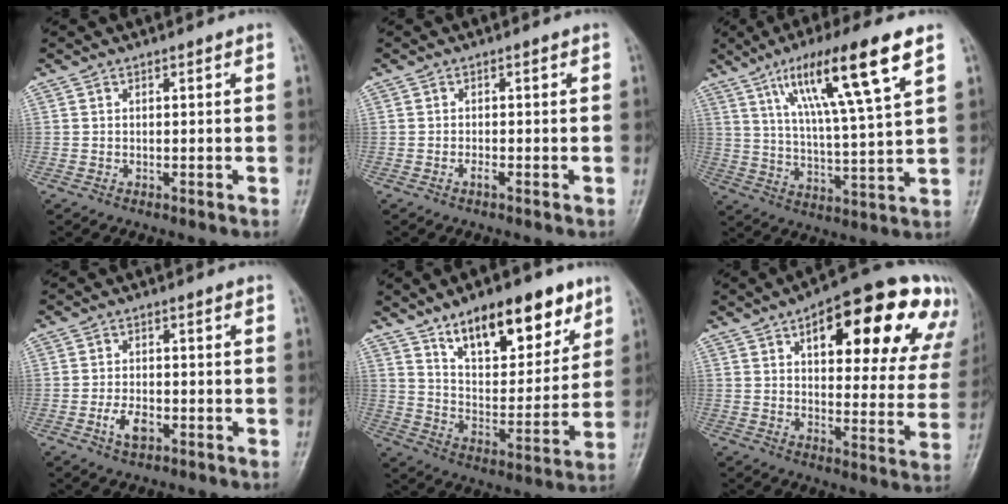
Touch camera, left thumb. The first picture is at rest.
{"total": 0.8, "force": [-0.7, 0.1, 0.5], "torque": [-0.012, 0.001, -0.013]}
{"total": 16.7, "force": [8.6, 2.0, 14.2], "torque": [-0.243, -0.024, 0.151]}
{"total": 3.8, "force": [-1.7, 2.0, 2.7], "torque": [-0.052, 0.006, -0.029]}
{"total": 18.5, "force": [11.5, 8.1, 12.0], "torque": [-0.129, -0.060, 0.193]}
{"total": 25.3, "force": [12.5, 10.4, 19.3], "torque": [-0.210, -0.003, 0.167]}